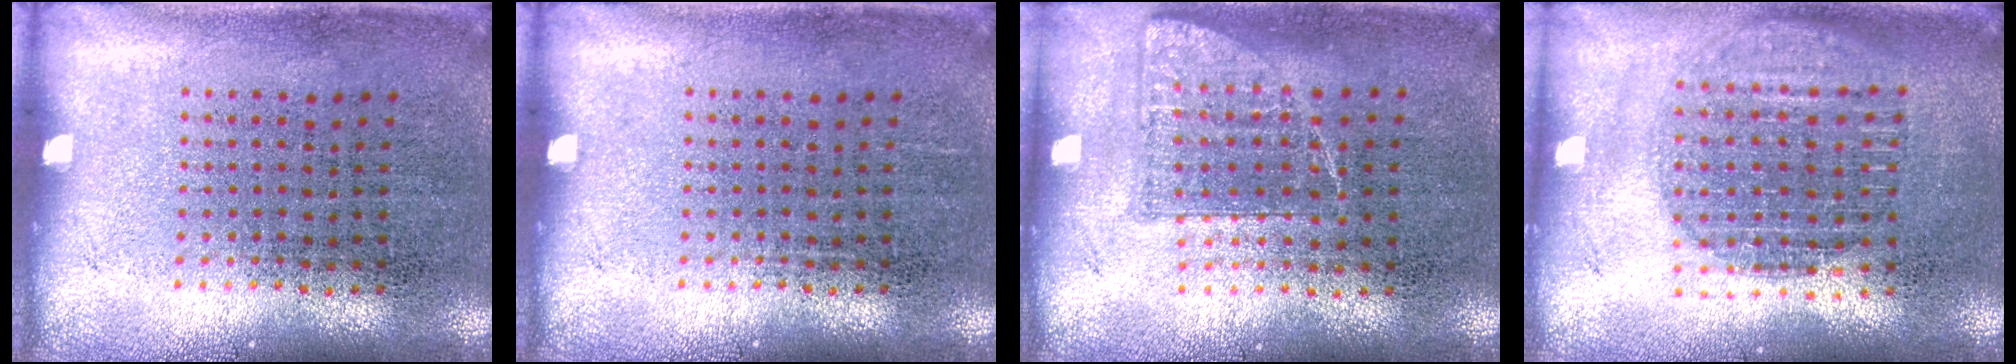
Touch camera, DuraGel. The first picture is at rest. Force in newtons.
{"total": 0.0}
{"total": 0.8, "press": 0.8, "slide": 0.1}
{"total": 1.7, "press": 1.5, "slide": 0.9}